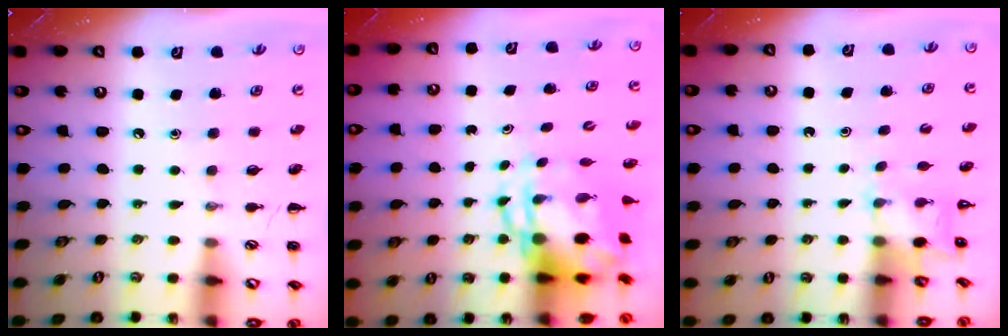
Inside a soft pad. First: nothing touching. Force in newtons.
{"total": 7.6, "press": 7.4, "slide": 1.3}
{"total": 2.7, "press": 2.6, "slide": 0.9}